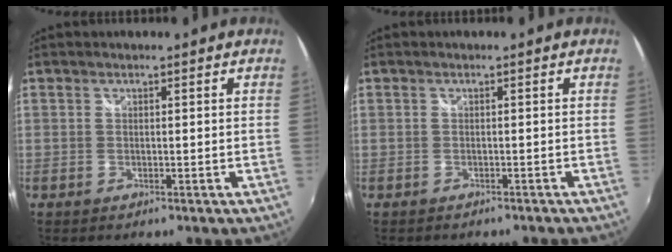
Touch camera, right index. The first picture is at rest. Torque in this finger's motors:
{"motor_torque": [-1.99, -0.13, -0.15, -0.21]}